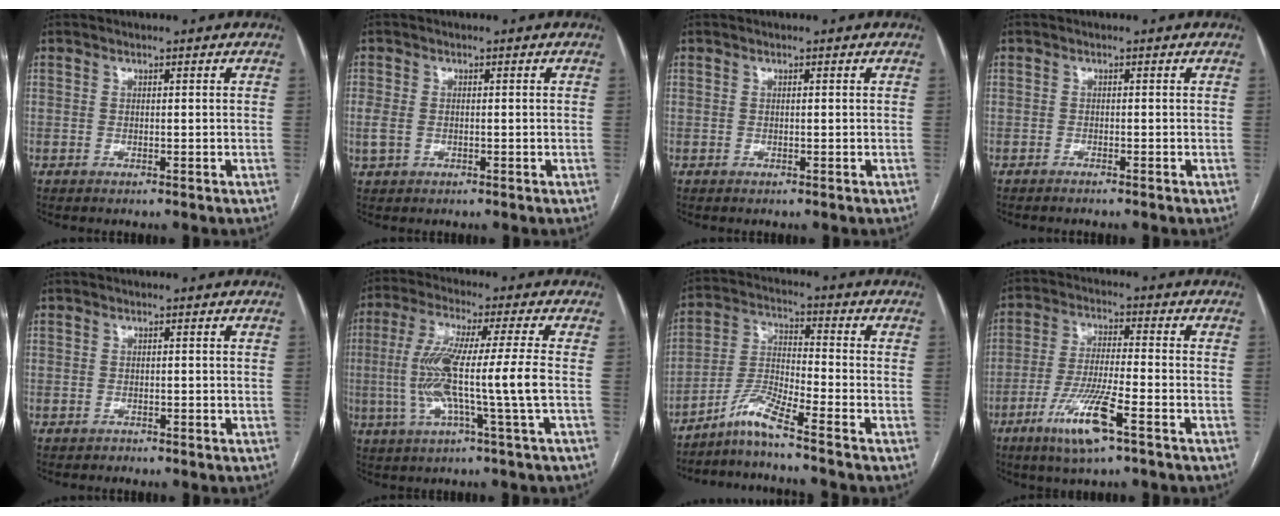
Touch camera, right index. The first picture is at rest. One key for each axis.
{"total": 3.1, "fx": -0.7, "fy": 2.2, "fz": 2.1, "tx": -0.061, "ty": 0.008, "tz": -0.006}
{"total": 0.0}
{"total": 0.7, "fx": -0.7, "fy": 0.0, "fz": 0.1, "tx": -0.003, "ty": -0.001, "tz": -0.012}
{"total": 0.7, "fx": -0.4, "fy": 0.5, "fz": -0.2, "tx": 0.001, "ty": 0.003, "tz": -0.010}
{"total": 12.0, "fx": -1.6, "fy": -0.9, "fz": 11.9, "tx": -0.235, "ty": 0.000, "tz": -0.034}
{"total": 6.5, "fx": -5.5, "fy": -1.2, "fz": 3.4, "tx": -0.079, "ty": -0.015, "tz": -0.109}
{"total": 10.1, "fx": -5.3, "fy": 0.6, "fz": 8.6, "tx": -0.171, "ty": -0.016, "tz": -0.097}